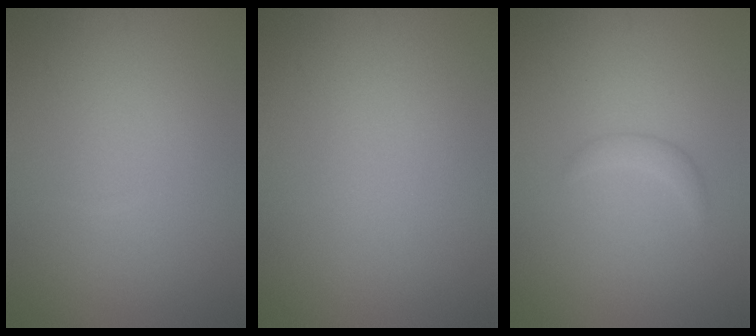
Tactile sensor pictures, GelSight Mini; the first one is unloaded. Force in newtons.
{"total": 0.0}
{"total": 1.1, "press": 1.1, "slide": 0.1}